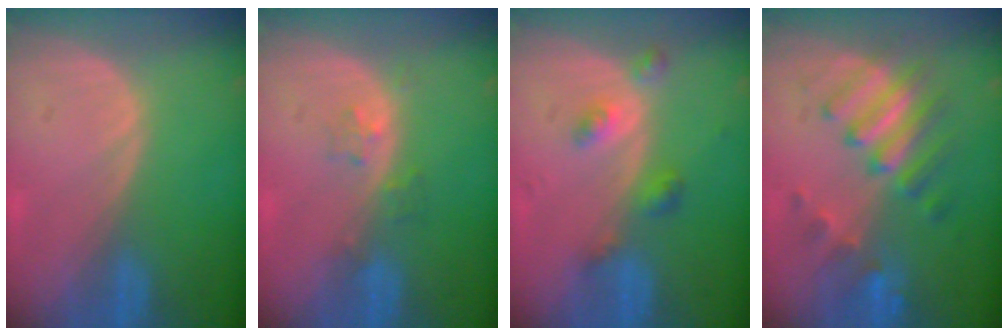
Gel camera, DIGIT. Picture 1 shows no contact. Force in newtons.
{"total": 2.3, "press": 2.2, "slide": 0.3}
{"total": 4.5, "press": 4.0, "slide": 1.9}
{"total": 7.7, "press": 7.6, "slide": 1.3}